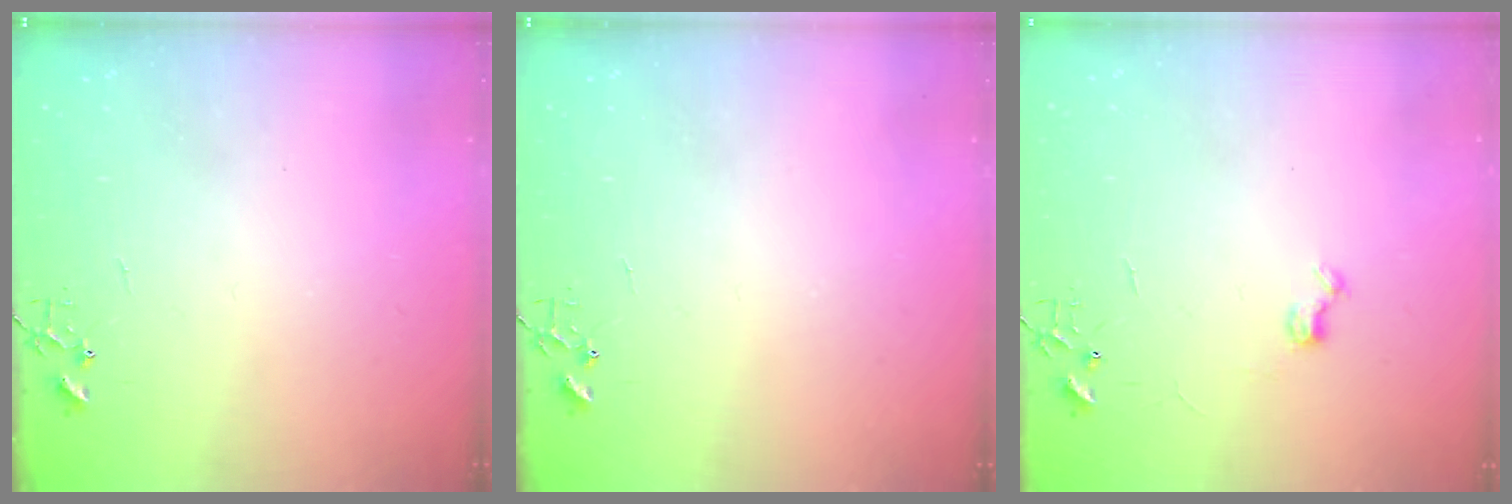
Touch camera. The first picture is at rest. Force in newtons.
{"total": 0.0}
{"total": 5.6, "press": 5.5, "slide": 0.7}